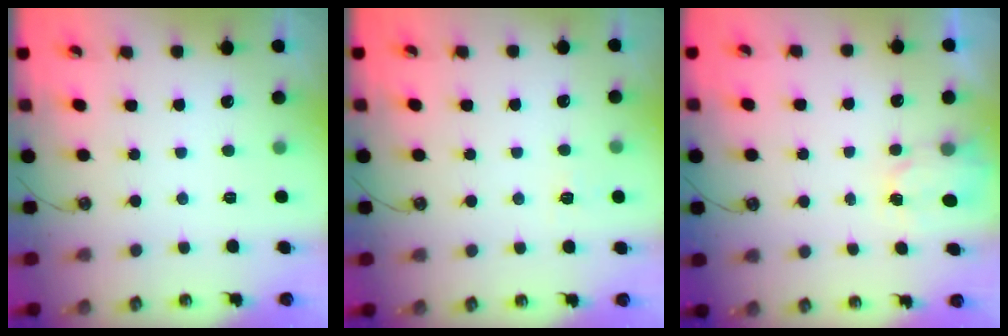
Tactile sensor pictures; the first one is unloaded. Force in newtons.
{"total": 2.7, "press": 2.7, "slide": 0.4}
{"total": 2.6, "press": 2.6, "slide": 0.4}